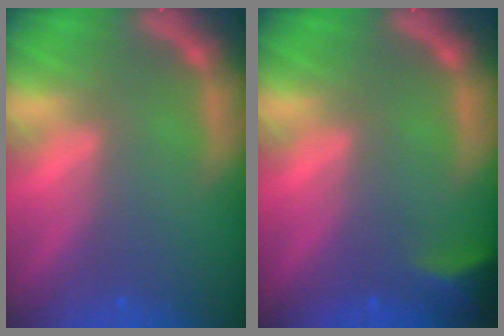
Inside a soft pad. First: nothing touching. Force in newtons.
{"total": 2.9}